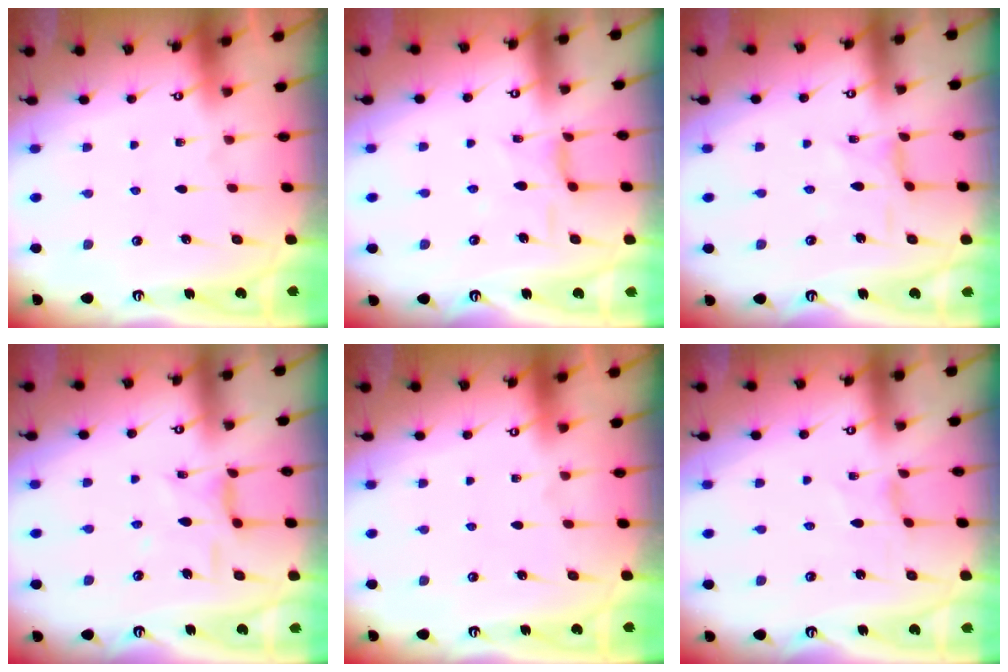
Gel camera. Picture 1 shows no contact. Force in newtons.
{"total": 6.7, "press": 6.7, "slide": 0.5}
{"total": 1.3, "press": 1.2, "slide": 0.1}
{"total": 7.0, "press": 7.0, "slide": 0.6}
{"total": 0.0}
{"total": 0.8, "press": 0.8, "slide": 0.2}